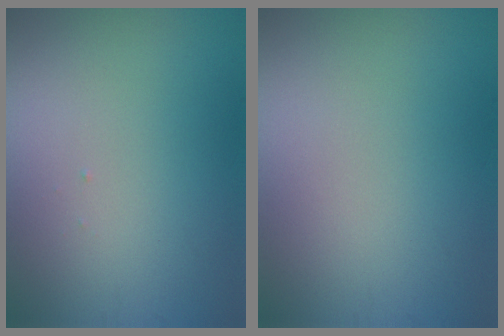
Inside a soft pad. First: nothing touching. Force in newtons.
{"total": 0.0}